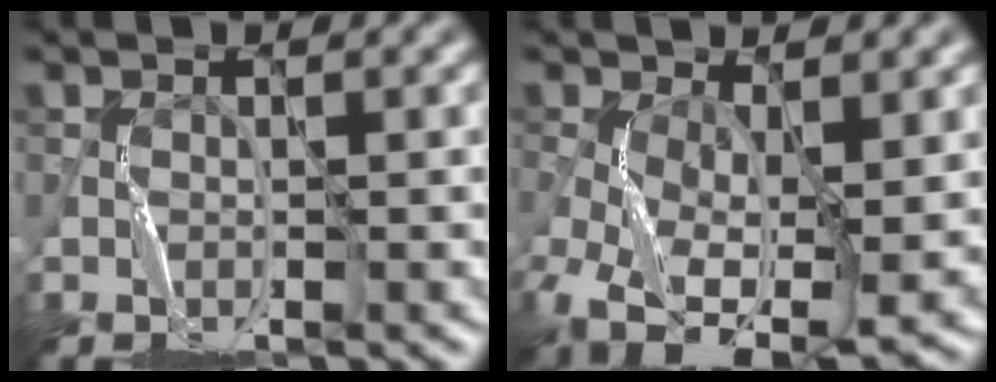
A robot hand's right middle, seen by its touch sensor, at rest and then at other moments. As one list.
[{"total": 11.2, "force": [-3.3, 5.5, 9.2], "torque": [-0.192, -0.035, -0.046]}]